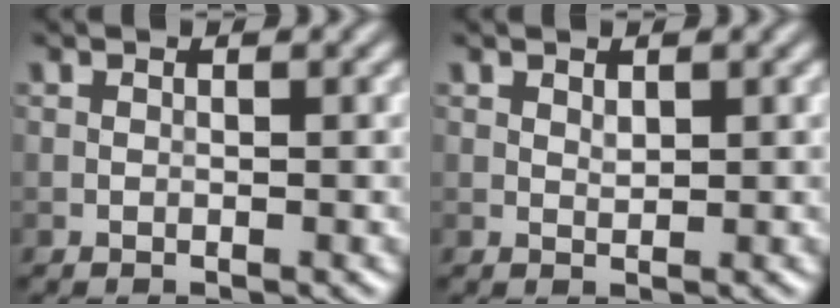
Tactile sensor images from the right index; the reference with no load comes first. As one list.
[{"total": 0.7, "force": [0.4, 0.3, 0.4], "torque": [-0.010, -0.003, 0.009]}]